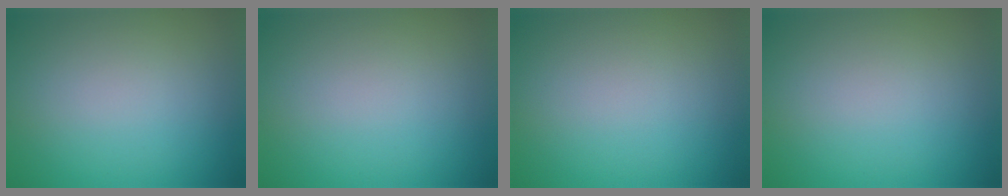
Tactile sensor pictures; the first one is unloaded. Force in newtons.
{"total": 0.0}
{"total": 0.0}
{"total": 0.0}